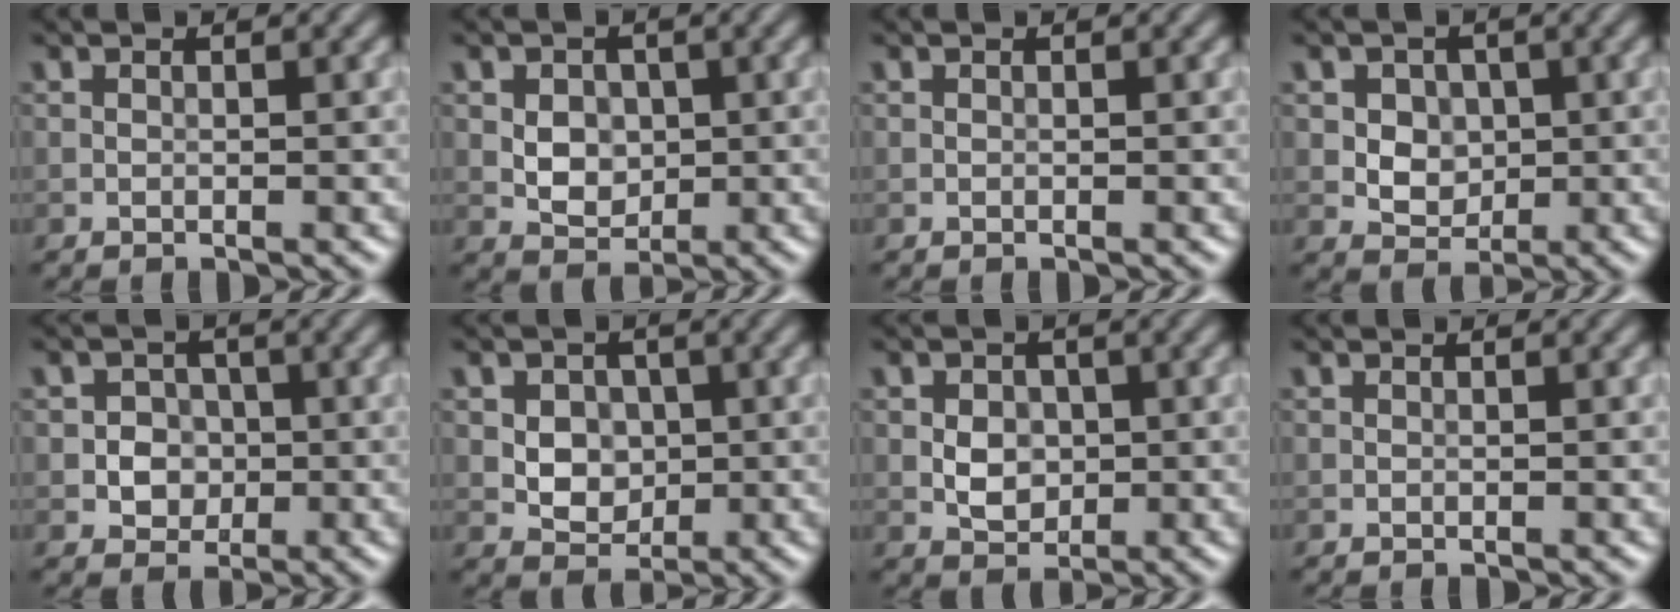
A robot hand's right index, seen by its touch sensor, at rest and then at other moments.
{"total": 3.1, "force": [0.3, 2.4, 1.9], "torque": [-0.030, 0.000, 0.004]}
{"total": 0.0}
{"total": 3.4, "force": [0.6, 2.8, 1.9], "torque": [-0.030, 0.001, 0.014]}
{"total": 2.6, "force": [-0.4, 2.4, 1.1], "torque": [-0.006, -0.001, -0.013]}
{"total": 4.0, "force": [0.6, 3.2, 2.3], "torque": [-0.032, 0.001, 0.008]}
{"total": 2.7, "force": [-0.1, 2.2, 1.7], "torque": [-0.029, 0.000, -0.003]}
{"total": 0.0}